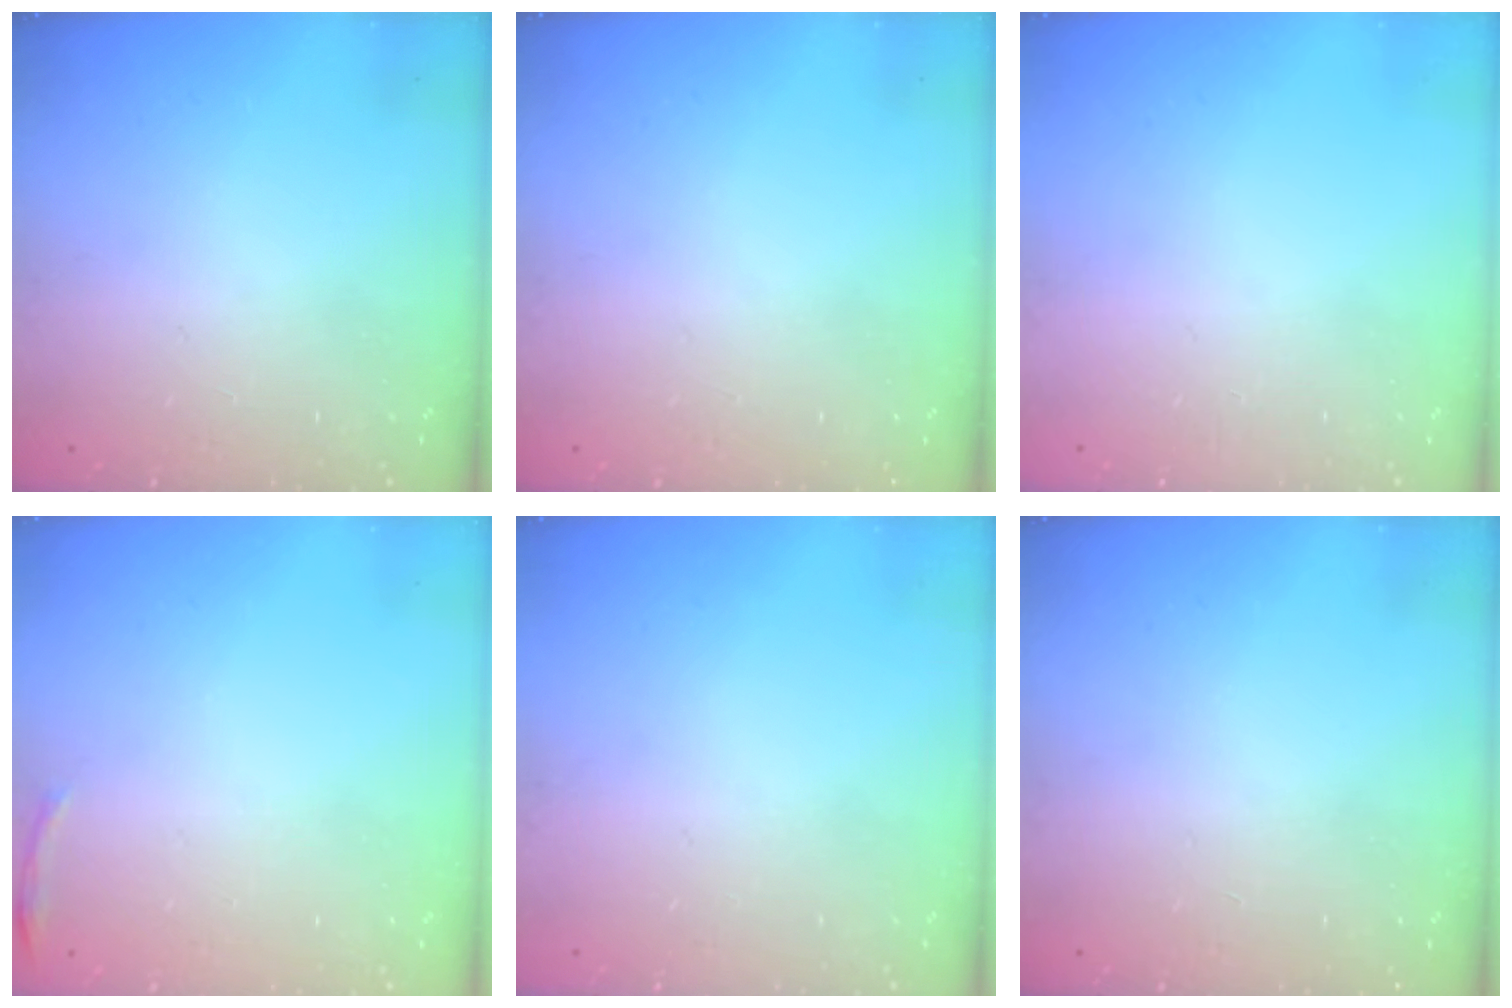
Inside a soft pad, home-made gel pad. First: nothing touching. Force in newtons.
{"total": 0.0}
{"total": 0.0}
{"total": 4.0, "press": 3.7, "slide": 1.6}
{"total": 0.0}
{"total": 0.0}